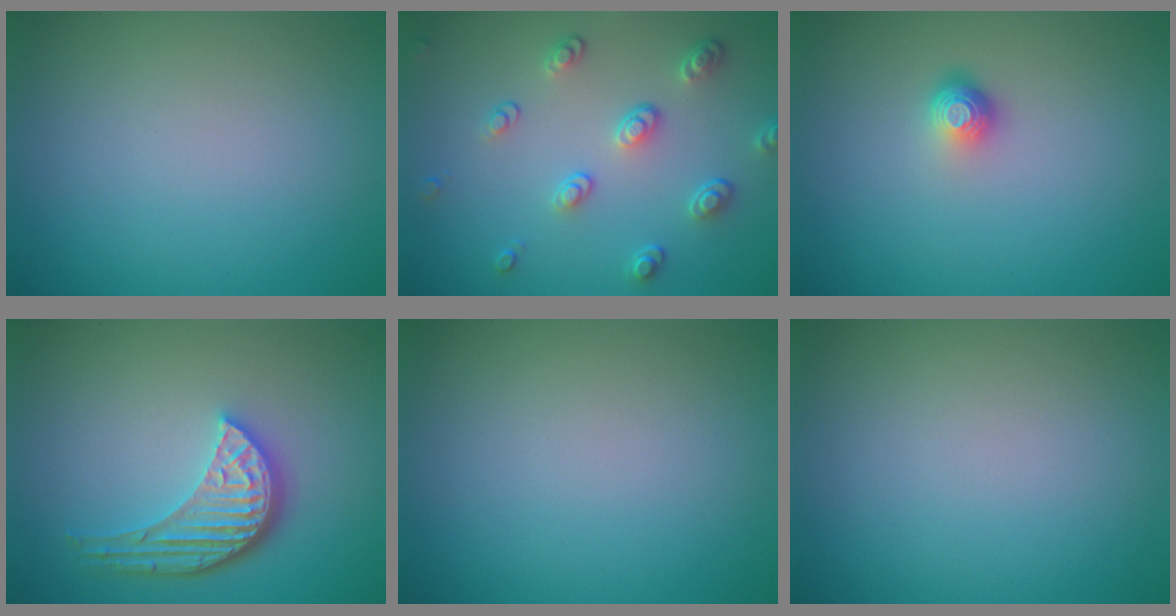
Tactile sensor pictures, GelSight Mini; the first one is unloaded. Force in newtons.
{"total": 3.6, "press": 2.9, "slide": 2.1}
{"total": 1.8, "press": 1.2, "slide": 1.3}
{"total": 4.7, "press": 3.7, "slide": 2.9}
{"total": 0.0}
{"total": 0.0}